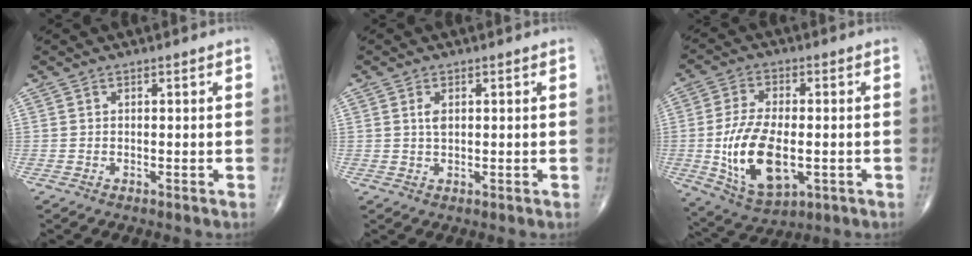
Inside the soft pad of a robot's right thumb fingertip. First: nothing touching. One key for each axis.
{"total": 1.8, "fx": 0.5, "fy": 1.0, "fz": 1.4, "tx": -0.027, "ty": -0.001, "tz": 0.009}
{"total": 15.1, "fx": -2.4, "fy": 7.7, "fz": 12.8, "tx": -0.242, "ty": -0.005, "tz": -0.030}